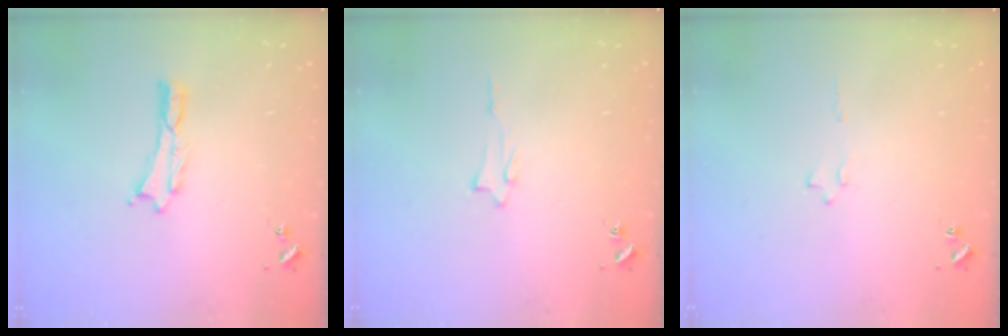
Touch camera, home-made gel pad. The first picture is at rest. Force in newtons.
{"total": 1.3, "press": 1.3, "slide": 0.2}
{"total": 0.5, "press": 0.5, "slide": 0.2}